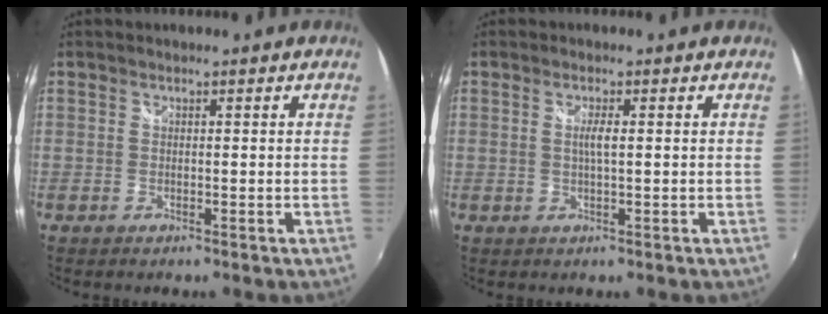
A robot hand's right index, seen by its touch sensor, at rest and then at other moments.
{"total": 2.0, "force": [0.2, 0.0, 2.0], "torque": [-0.036, -0.001, 0.002]}